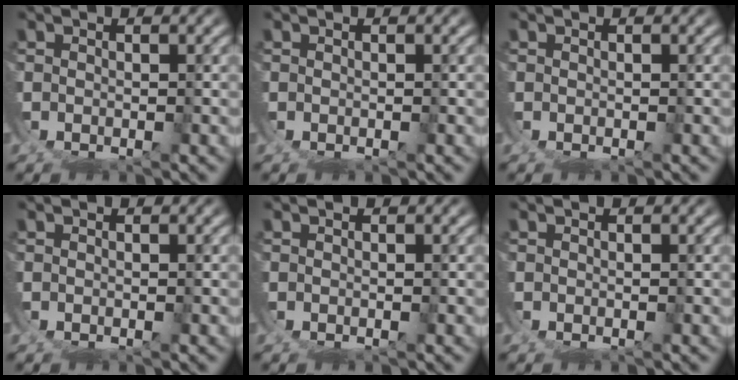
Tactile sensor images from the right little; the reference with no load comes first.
{"total": 0.0}
{"total": 0.0}
{"total": 0.0}
{"total": 0.0}
{"total": 0.0}